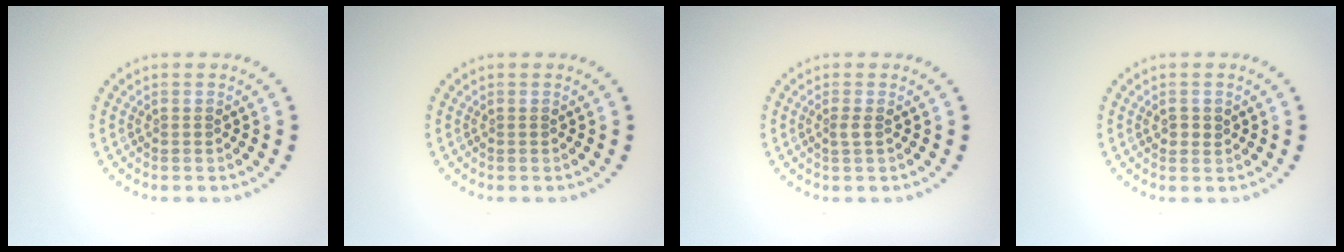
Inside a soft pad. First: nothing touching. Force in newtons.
{"total": 0.0}
{"total": 0.8, "press": 0.5, "slide": 0.6}
{"total": 1.2, "press": 1.0, "slide": 0.5}